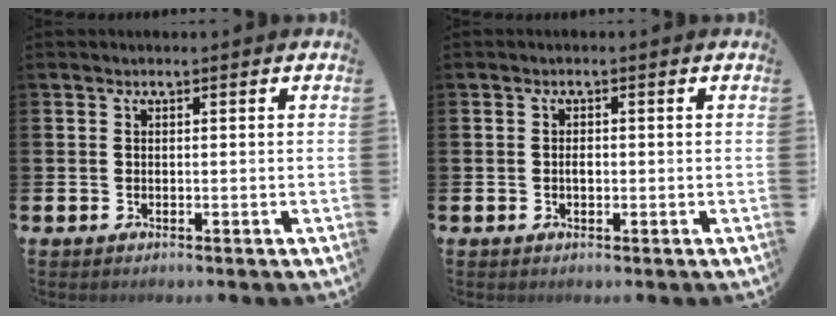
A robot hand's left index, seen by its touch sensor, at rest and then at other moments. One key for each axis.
{"total": 1.2, "fx": -0.1, "fy": 0.7, "fz": 1.0, "tx": -0.009, "ty": 0.000, "tz": -0.005}